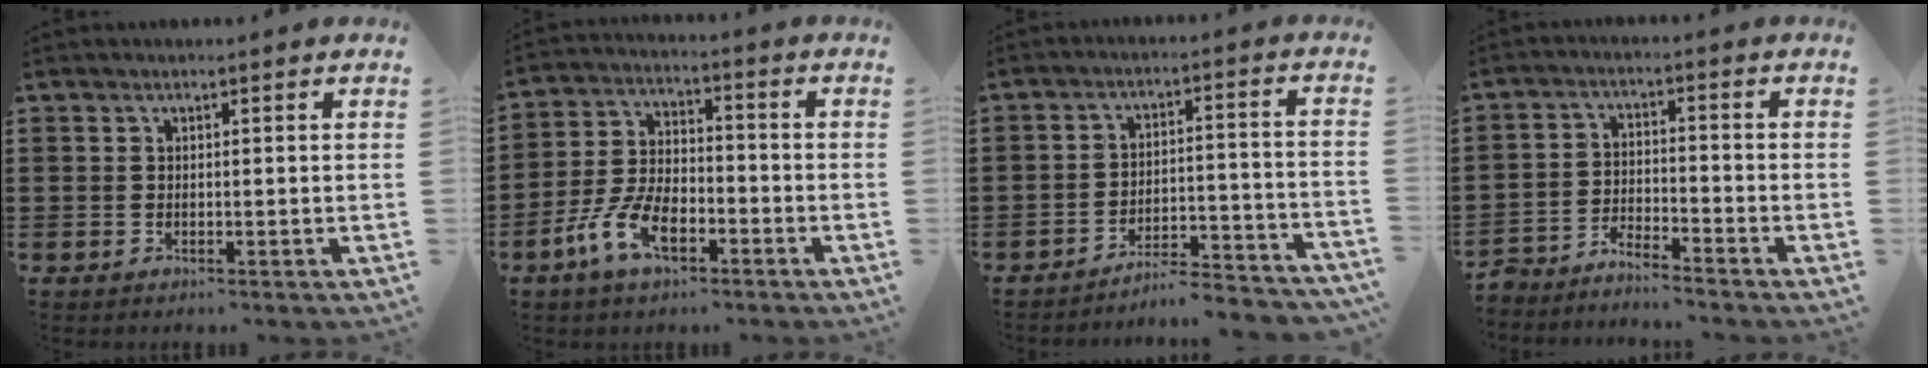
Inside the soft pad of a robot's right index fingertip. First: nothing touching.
{"total": 8.5, "force": [-4.3, 4.2, 6.0], "torque": [-0.145, 0.002, -0.086]}
{"total": 5.3, "force": [-5.1, 0.0, 1.4], "torque": [-0.025, -0.002, -0.102]}
{"total": 4.2, "force": [-4.1, -0.6, -0.3], "torque": [-0.002, -0.001, -0.089]}